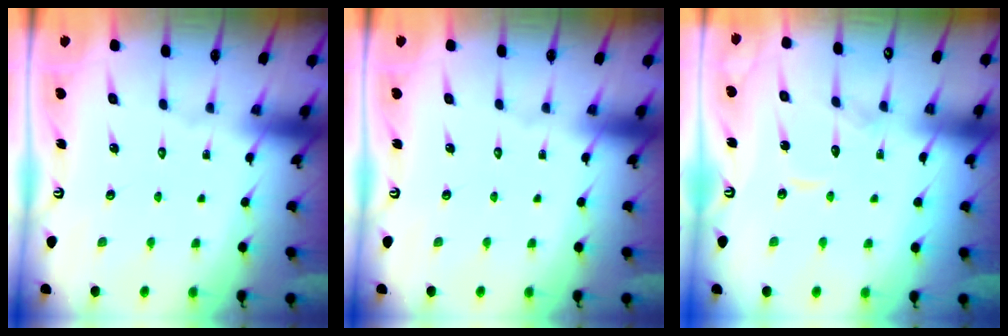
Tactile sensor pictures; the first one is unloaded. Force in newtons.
{"total": 0.0}
{"total": 7.6, "press": 7.6, "slide": 0.4}